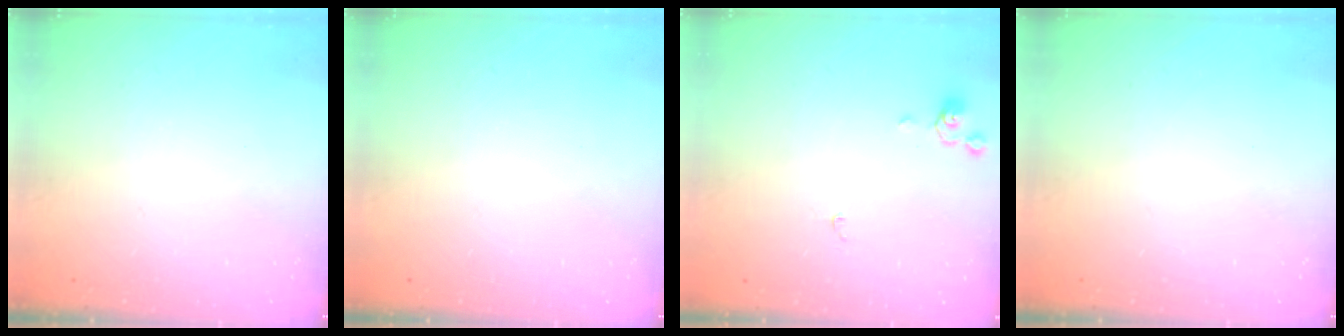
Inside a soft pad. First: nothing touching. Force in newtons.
{"total": 0.0}
{"total": 0.7, "press": 0.6, "slide": 0.3}
{"total": 0.0}